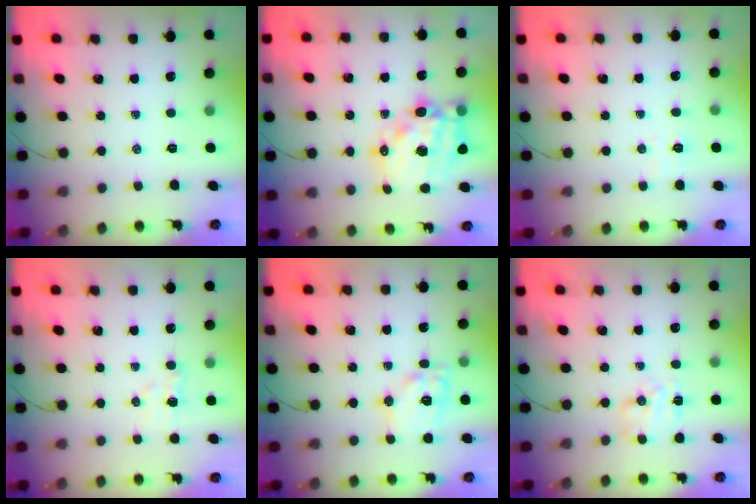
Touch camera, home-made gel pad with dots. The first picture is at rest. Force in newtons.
{"total": 17.9, "press": 17.4, "slide": 4.3}
{"total": 3.7, "press": 3.6, "slide": 0.8}
{"total": 4.3, "press": 4.1, "slide": 1.2}
{"total": 12.8, "press": 12.7, "slide": 2.0}
{"total": 6.0, "press": 5.9, "slide": 1.0}